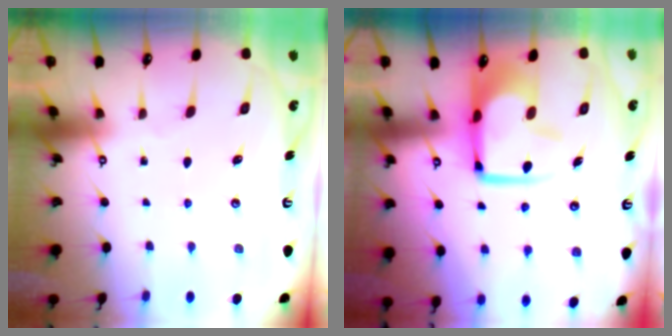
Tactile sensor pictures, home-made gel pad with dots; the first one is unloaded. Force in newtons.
{"total": 10.9, "press": 10.7, "slide": 1.8}